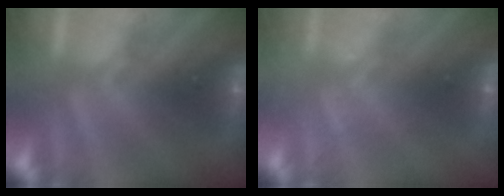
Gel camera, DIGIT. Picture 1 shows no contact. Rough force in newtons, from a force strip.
{"total": 2.0}